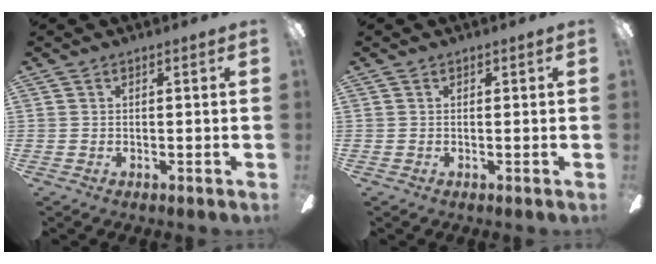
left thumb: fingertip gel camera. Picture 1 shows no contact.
{"total": 0.0}